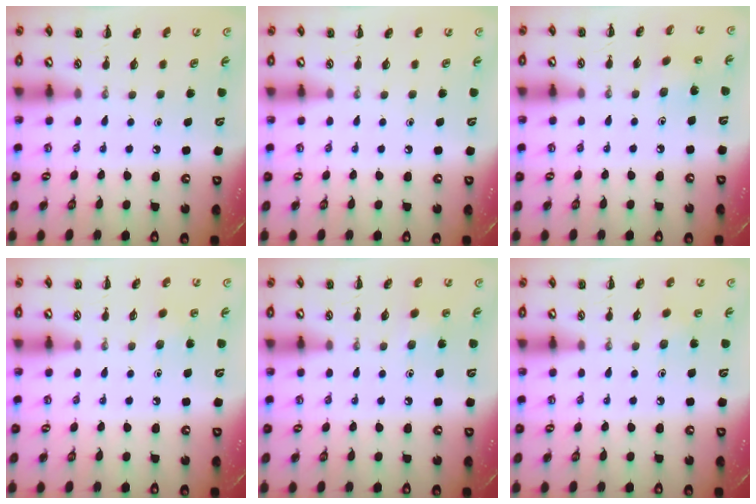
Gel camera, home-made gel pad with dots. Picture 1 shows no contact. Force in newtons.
{"total": 0.0}
{"total": 1.8, "press": 1.7, "slide": 0.7}
{"total": 2.5, "press": 2.3, "slide": 0.7}
{"total": 5.6, "press": 5.4, "slide": 1.6}
{"total": 4.4, "press": 4.2, "slide": 1.3}